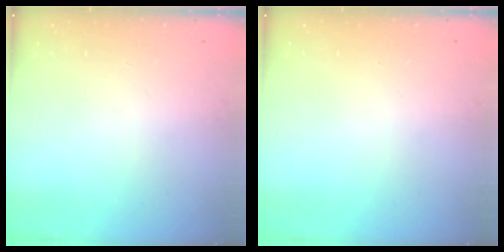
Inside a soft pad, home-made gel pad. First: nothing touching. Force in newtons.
{"total": 0.0}